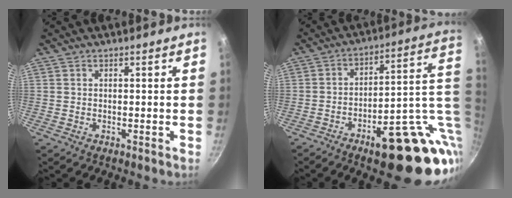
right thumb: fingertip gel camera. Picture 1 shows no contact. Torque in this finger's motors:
{"motor_torque": [3.46, 1.56, 1.62, -1.15, 0.10]}